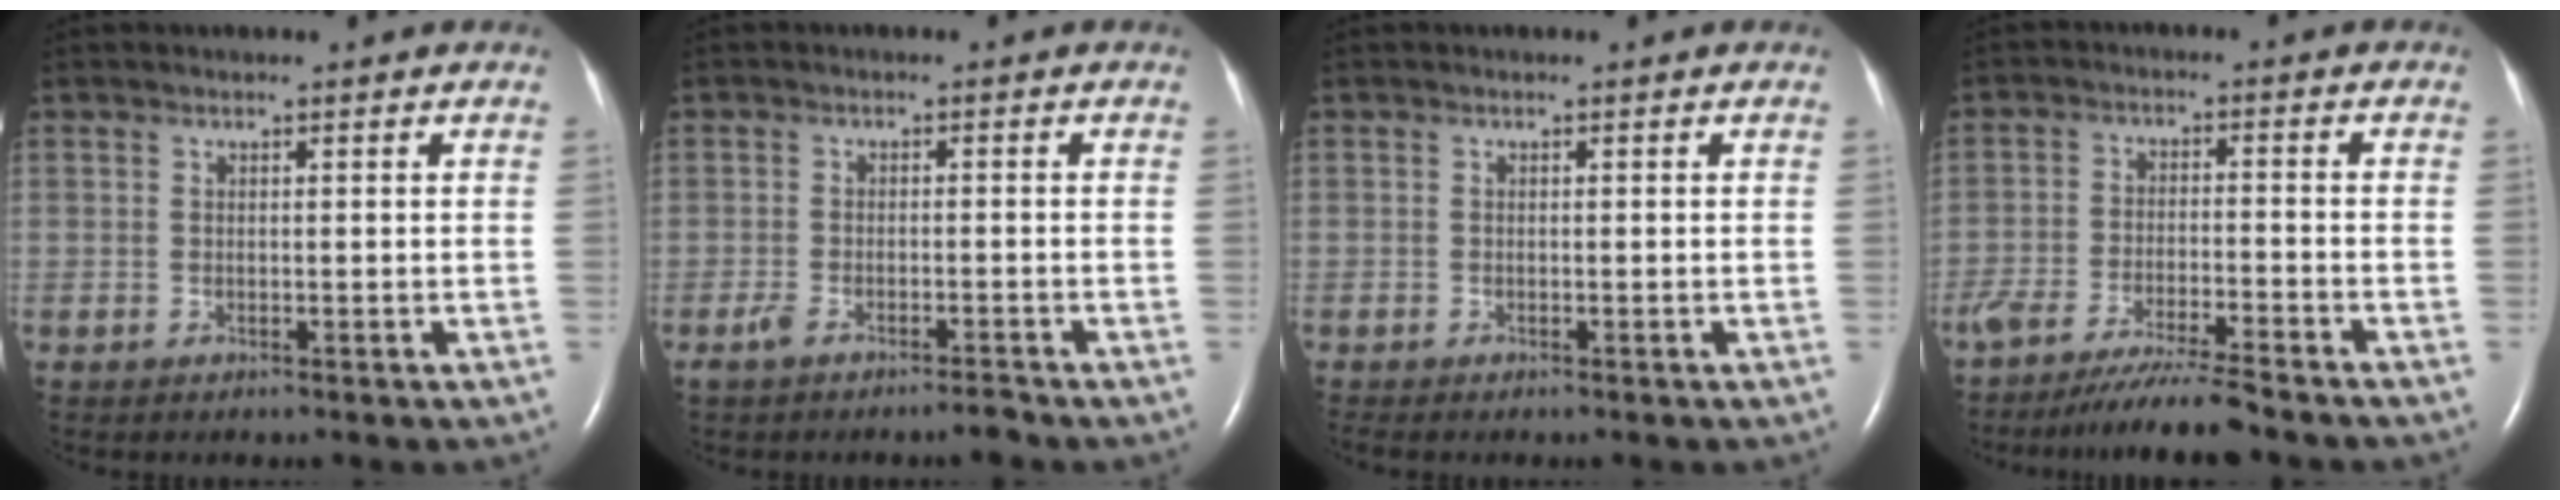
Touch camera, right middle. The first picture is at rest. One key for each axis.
{"total": 2.8, "fx": -2.3, "fy": 0.4, "fz": 1.5, "tx": -0.037, "ty": -0.003, "tz": -0.044}
{"total": 0.9, "fx": -0.8, "fy": 0.1, "fz": 0.5, "tx": -0.008, "ty": -0.002, "tz": -0.010}
{"total": 8.8, "fx": -7.6, "fy": -0.3, "fz": 4.4, "tx": -0.070, "ty": -0.028, "tz": -0.129}